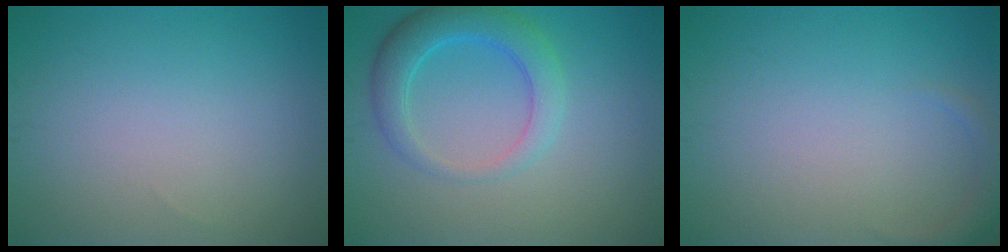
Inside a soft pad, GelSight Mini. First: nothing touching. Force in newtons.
{"total": 4.3, "press": 4.3, "slide": 0.3}
{"total": 1.4, "press": 1.4, "slide": 0.1}